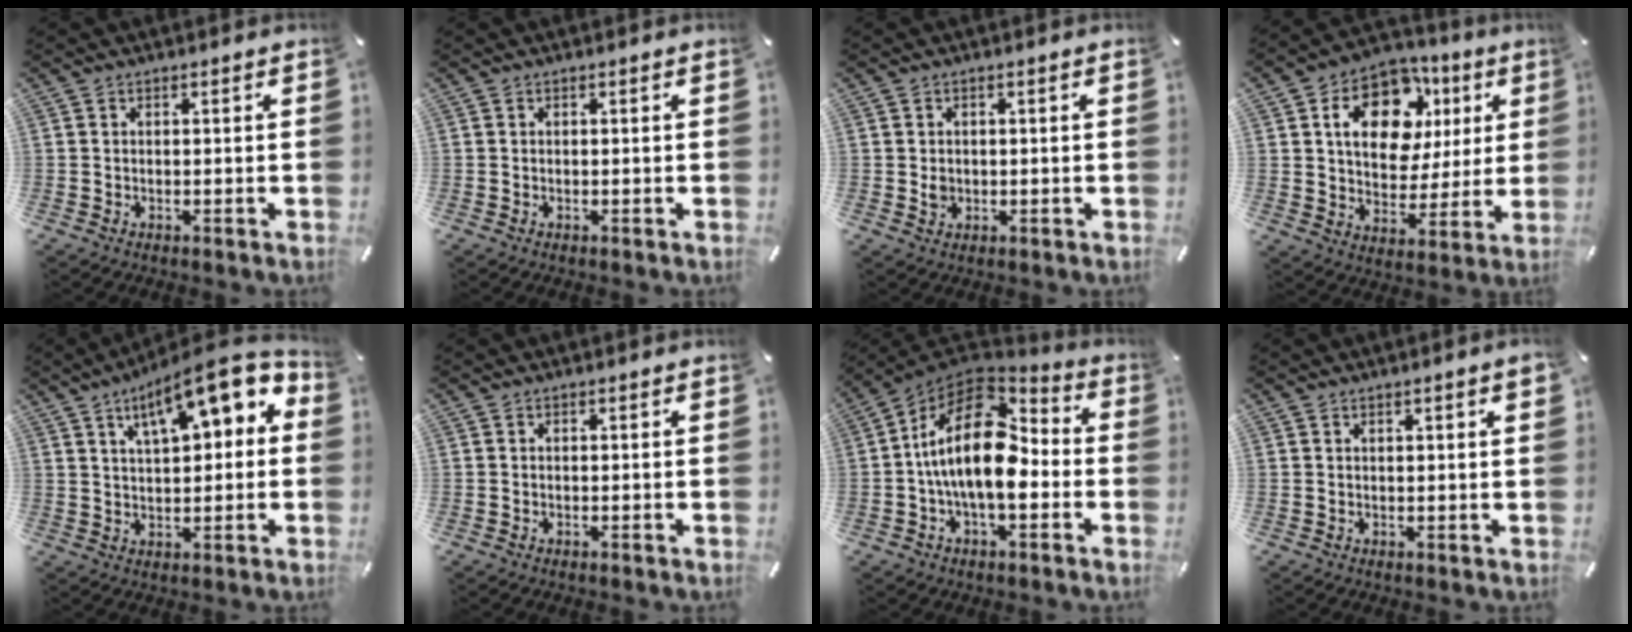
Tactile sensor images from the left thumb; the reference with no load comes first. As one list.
[{"total": 0.0}, {"total": 2.0, "force": [0.0, 1.8, 0.9], "torque": [-0.011, 0.000, -0.003]}, {"total": 16.2, "force": [6.8, 11.5, 9.2], "torque": [-0.152, -0.015, 0.123]}, {"total": 15.0, "force": [7.5, 6.2, 11.4], "torque": [-0.168, -0.033, 0.126]}, {"total": 0.0}, {"total": 19.2, "force": [-1.0, 10.5, 16.0], "torque": [-0.303, -0.002, -0.016]}, {"total": 1.7, "force": [0.8, 0.1, 1.6], "torque": [-0.030, 0.000, 0.013]}]